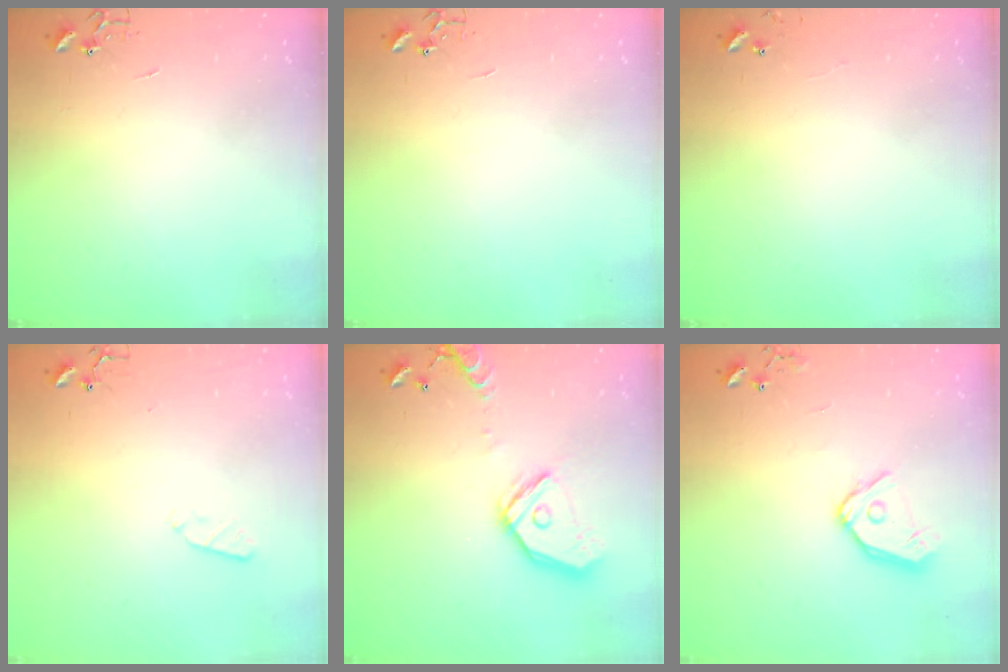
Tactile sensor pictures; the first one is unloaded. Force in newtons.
{"total": 0.0}
{"total": 4.7, "press": 4.7, "slide": 0.5}
{"total": 3.2, "press": 3.1, "slide": 0.5}
{"total": 16.6, "press": 16.4, "slide": 2.8}
{"total": 12.2, "press": 12.1, "slide": 1.5}